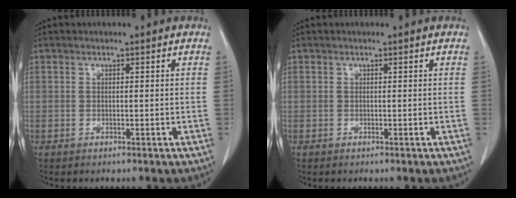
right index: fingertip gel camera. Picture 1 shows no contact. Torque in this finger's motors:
{"motor_torque": [0.00, 0.00, 0.00, 0.00]}